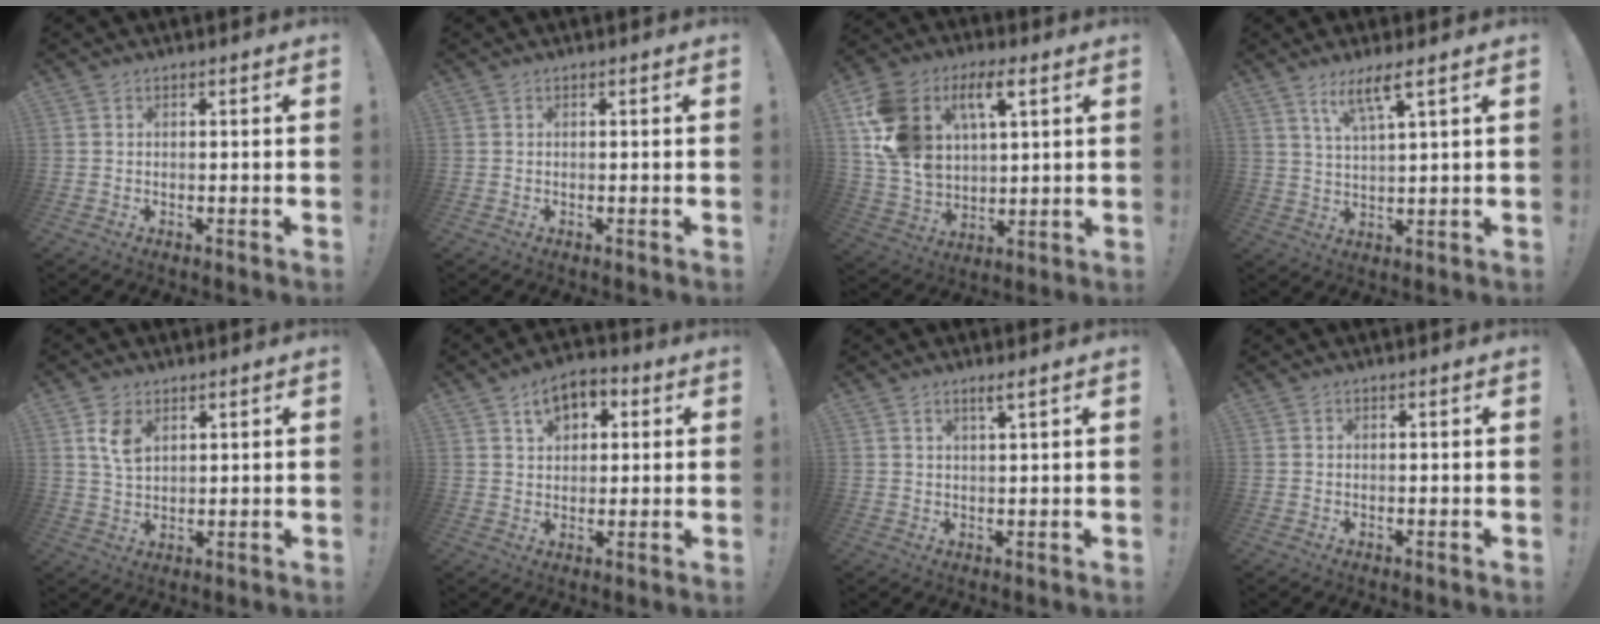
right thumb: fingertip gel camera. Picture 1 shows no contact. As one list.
[{"total": 0.0}, {"total": 17.8, "force": [7.4, 11.6, 11.4], "torque": [-0.228, -0.029, 0.132]}, {"total": 7.1, "force": [4.7, 0.7, 5.2], "torque": [-0.093, -0.022, 0.078]}, {"total": 6.4, "force": [3.1, 3.8, 4.1], "torque": [-0.064, -0.011, 0.056]}, {"total": 8.0, "force": [3.5, 5.7, 4.5], "torque": [-0.062, -0.004, 0.065]}, {"total": 2.6, "force": [1.6, 0.2, 2.0], "torque": [-0.041, -0.004, 0.028]}, {"total": 0.0}]